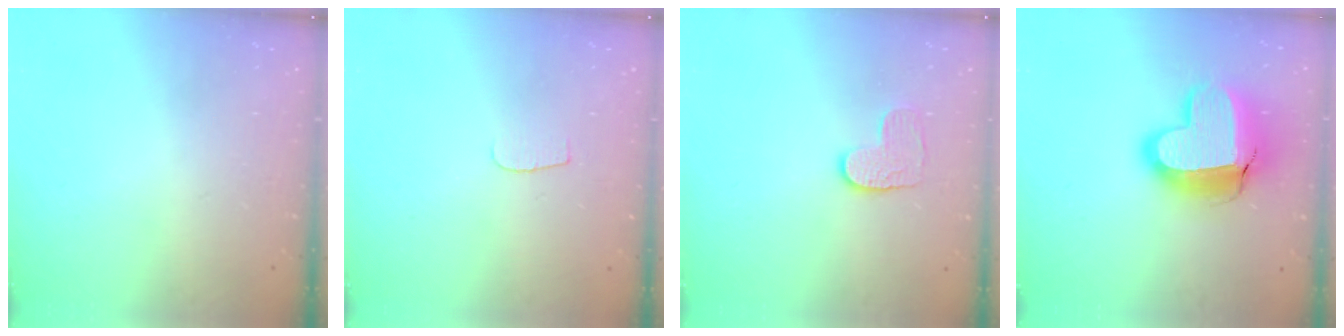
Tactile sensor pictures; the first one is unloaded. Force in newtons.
{"total": 3.4, "press": 3.4, "slide": 0.4}
{"total": 6.6, "press": 6.6, "slide": 0.3}
{"total": 19.2, "press": 19.2, "slide": 1.5}